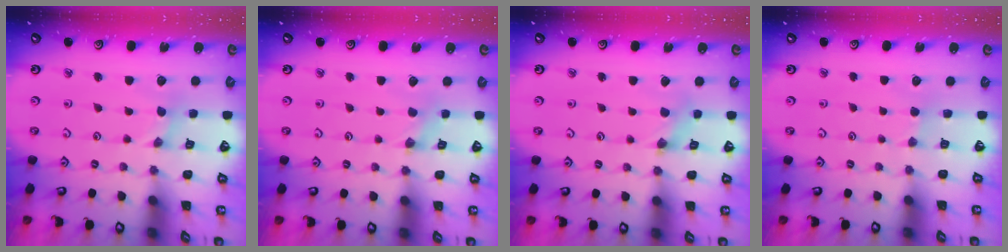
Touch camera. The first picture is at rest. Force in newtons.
{"total": 0.0}
{"total": 2.1, "press": 2.1, "slide": 0.3}
{"total": 2.0, "press": 2.0, "slide": 0.5}